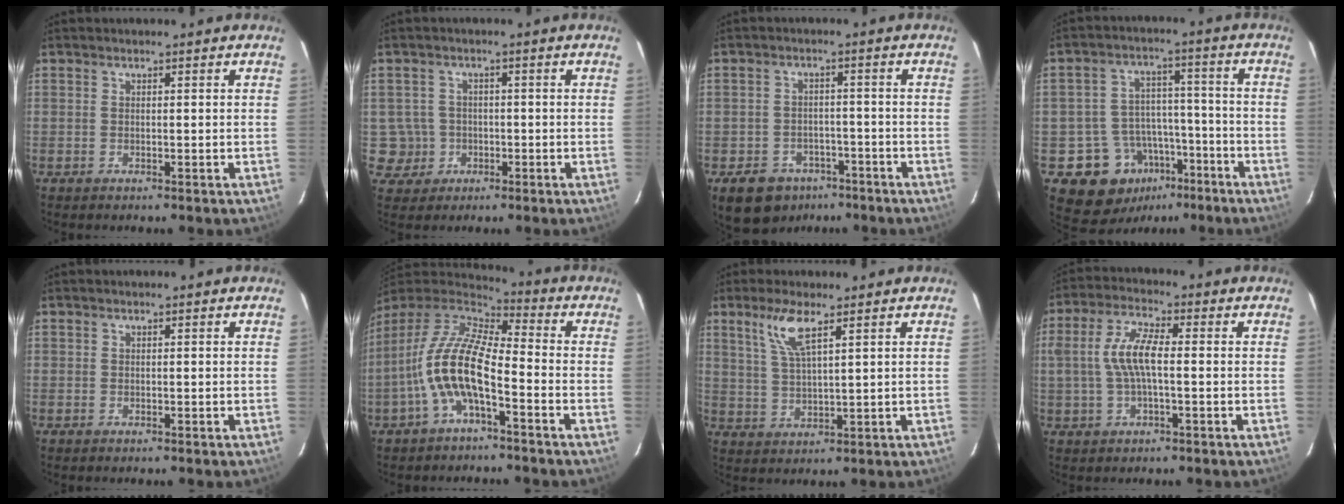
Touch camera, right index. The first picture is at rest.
{"total": 5.0, "force": [-1.0, 4.9, 0.2], "torque": [-0.010, 0.024, -0.008]}
{"total": 10.4, "force": [-6.2, 7.6, 3.4], "torque": [-0.086, 0.021, -0.073]}
{"total": 12.0, "force": [-6.7, 9.3, 3.6], "torque": [-0.076, 0.041, -0.084]}
{"total": 0.0}
{"total": 13.8, "force": [-4.9, 4.6, 12.0], "torque": [-0.243, 0.006, -0.100]}
{"total": 6.5, "force": [3.9, 1.2, 5.1], "torque": [-0.107, 0.001, 0.082]}
{"total": 7.8, "force": [-0.3, 2.9, 7.3], "torque": [-0.147, 0.012, -0.005]}